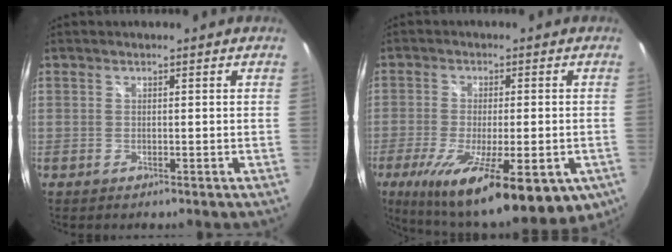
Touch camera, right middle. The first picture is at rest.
{"total": 22.4, "force": [-12.1, 6.4, 17.7], "torque": [-0.307, -0.081, -0.174]}